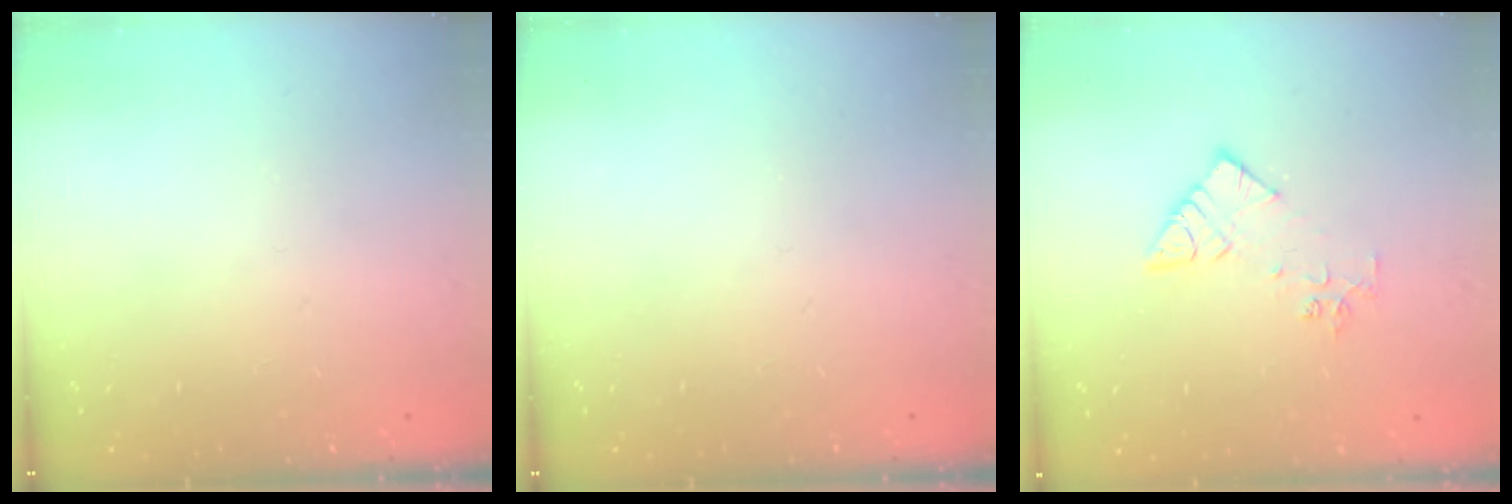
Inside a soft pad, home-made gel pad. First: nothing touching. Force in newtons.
{"total": 0.0}
{"total": 8.8, "press": 8.8, "slide": 0.7}